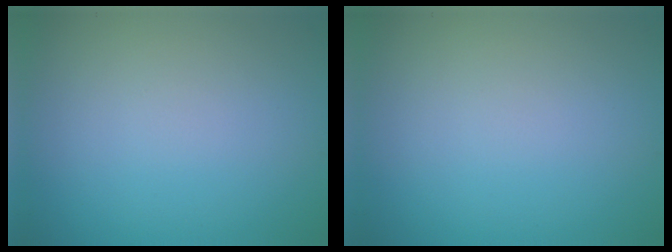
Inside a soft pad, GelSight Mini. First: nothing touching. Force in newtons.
{"total": 0.0}